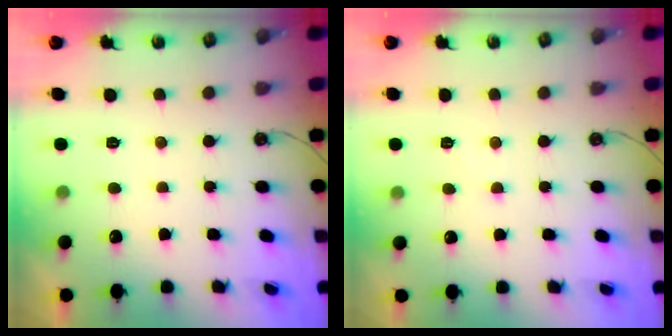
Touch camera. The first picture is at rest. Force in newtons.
{"total": 4.6, "press": 4.6, "slide": 0.5}